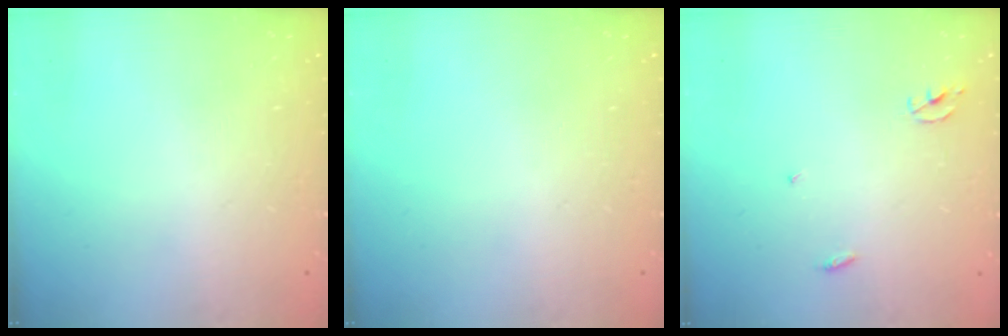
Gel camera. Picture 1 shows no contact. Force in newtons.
{"total": 0.0}
{"total": 2.3, "press": 2.3, "slide": 0.2}